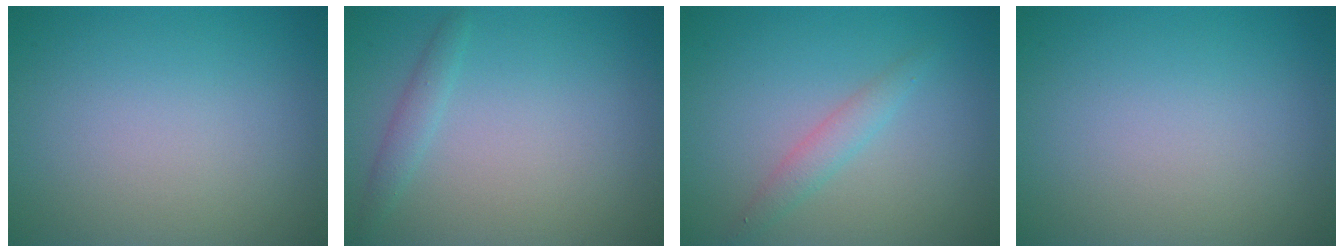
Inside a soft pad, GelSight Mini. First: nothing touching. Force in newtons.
{"total": 1.3, "press": 1.3, "slide": 0.1}
{"total": 1.7, "press": 1.7, "slide": 0.1}
{"total": 0.0}